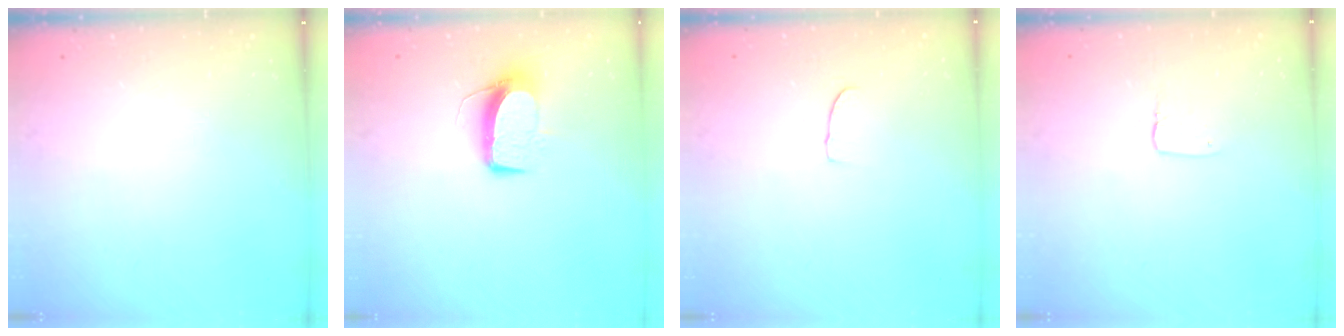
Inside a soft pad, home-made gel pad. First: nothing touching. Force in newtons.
{"total": 10.2, "press": 10.2, "slide": 0.5}
{"total": 3.3, "press": 3.3, "slide": 0.3}
{"total": 2.9, "press": 2.9, "slide": 0.2}